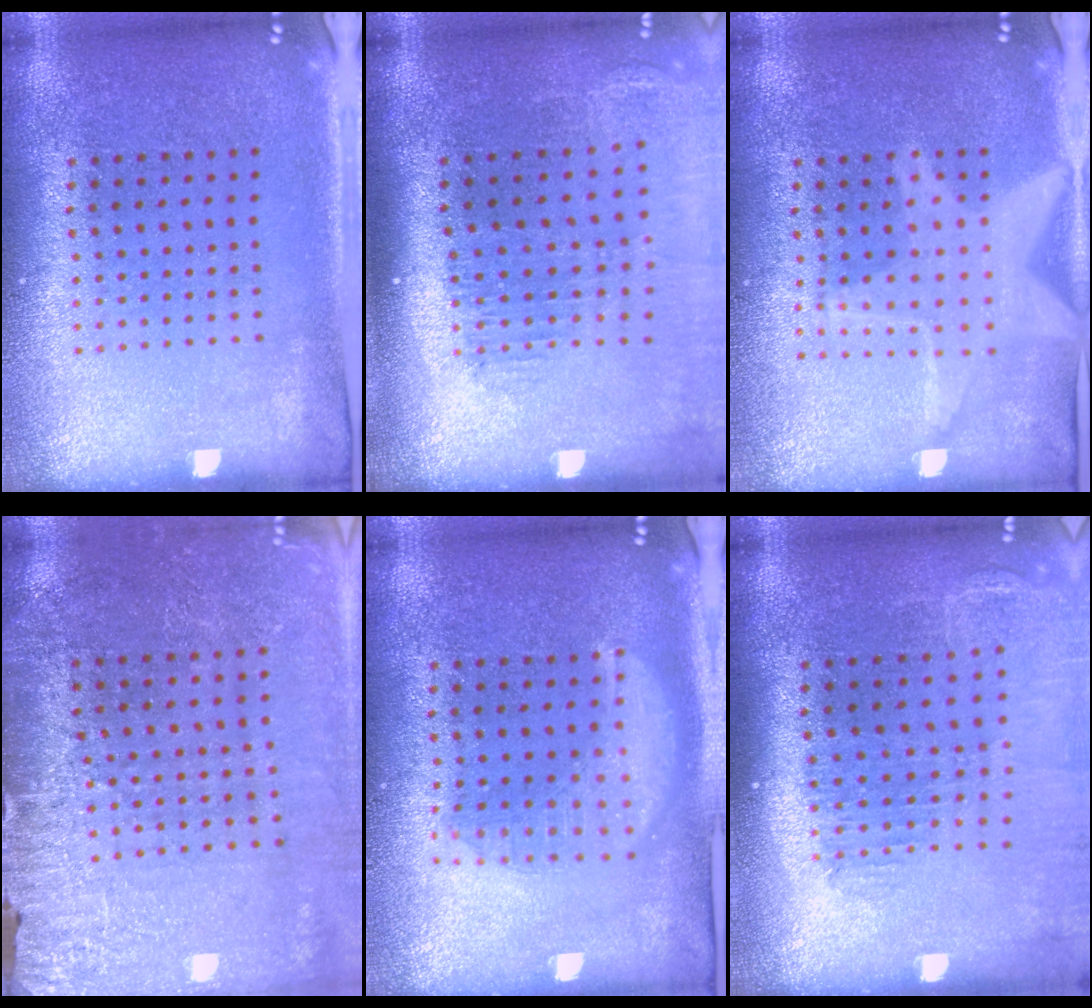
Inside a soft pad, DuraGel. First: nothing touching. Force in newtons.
{"total": 1.7, "press": 1.5, "slide": 0.7}
{"total": 3.1, "press": 3.1, "slide": 0.3}
{"total": 2.9, "press": 2.9, "slide": 0.2}
{"total": 1.9, "press": 1.9, "slide": 0.2}
{"total": 1.4, "press": 1.4, "slide": 0.2}